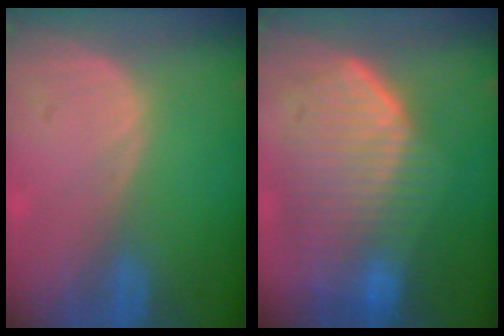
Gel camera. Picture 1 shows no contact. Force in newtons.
{"total": 10.8, "press": 9.4, "slide": 5.3}